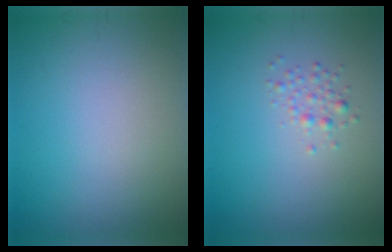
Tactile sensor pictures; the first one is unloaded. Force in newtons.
{"total": 1.2, "press": 1.2, "slide": 0.1}